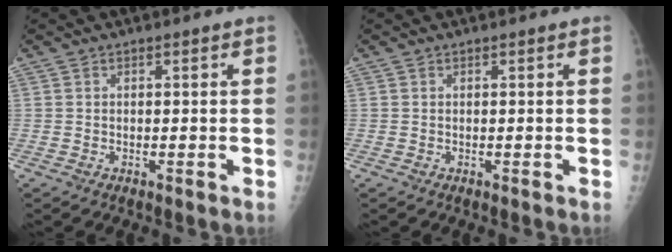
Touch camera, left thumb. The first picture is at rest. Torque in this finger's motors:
{"motor_torque": [0.15, 0.12, 0.07, 0.07, 0.00]}